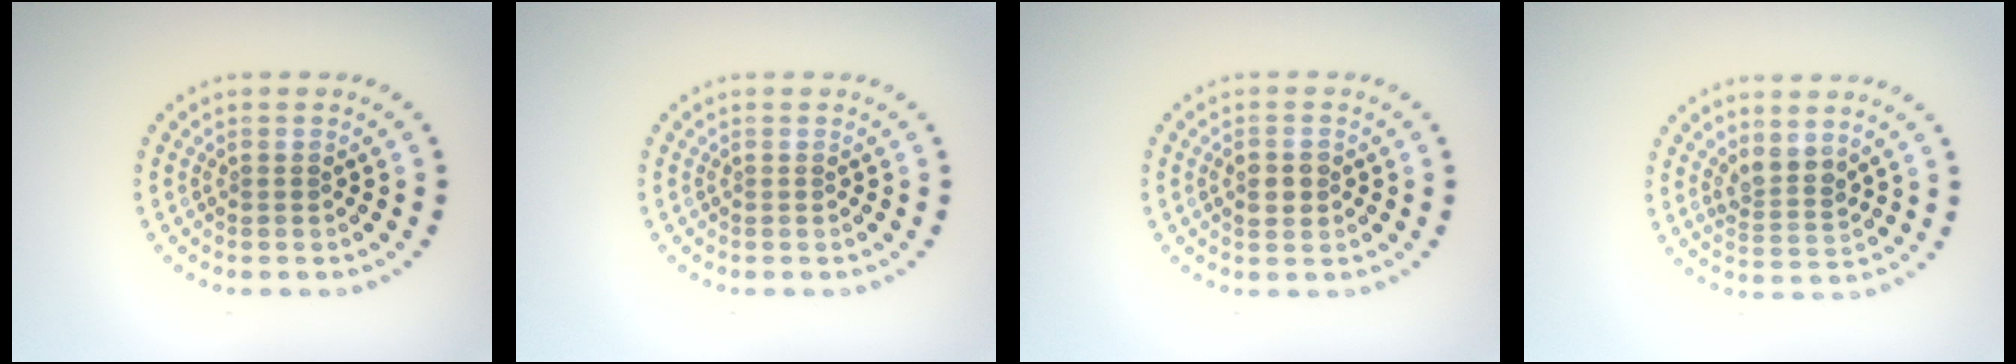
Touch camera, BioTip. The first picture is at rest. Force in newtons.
{"total": 0.0}
{"total": 2.4, "press": 2.4, "slide": 0.1}
{"total": 2.3, "press": 1.9, "slide": 1.3}